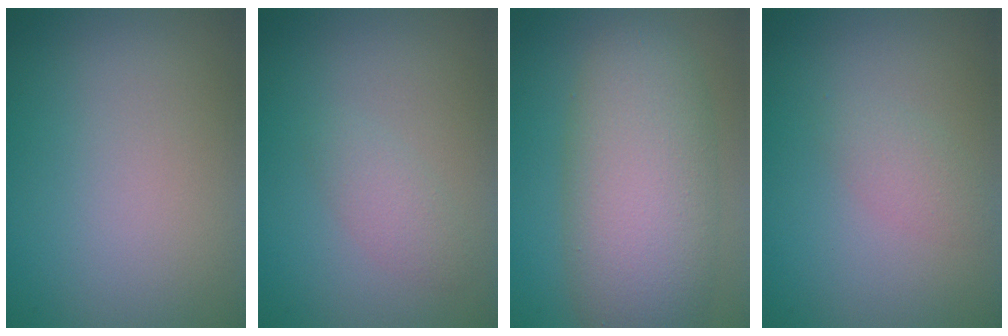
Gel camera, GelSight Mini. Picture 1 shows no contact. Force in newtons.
{"total": 1.5, "press": 1.5, "slide": 0.0}
{"total": 8.6, "press": 8.6, "slide": 0.2}
{"total": 1.4, "press": 1.4, "slide": 0.1}